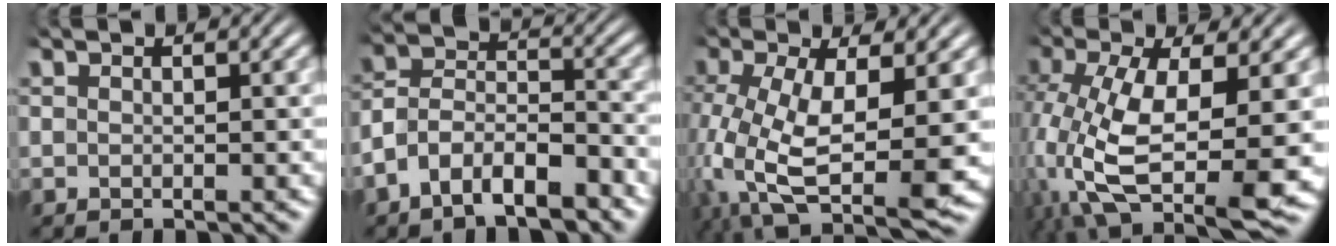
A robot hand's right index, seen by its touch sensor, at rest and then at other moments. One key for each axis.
{"total": 8.5, "fx": -4.3, "fy": 6.6, "fz": 3.2, "tx": -0.086, "ty": -0.027, "tz": -0.081}
{"total": 9.3, "fx": -2.5, "fy": 5.2, "fz": 7.3, "tx": -0.168, "ty": -0.056, "tz": -0.011}
{"total": 10.3, "fx": -2.8, "fy": 5.3, "fz": 8.4, "tx": -0.191, "ty": -0.055, "tz": -0.016}